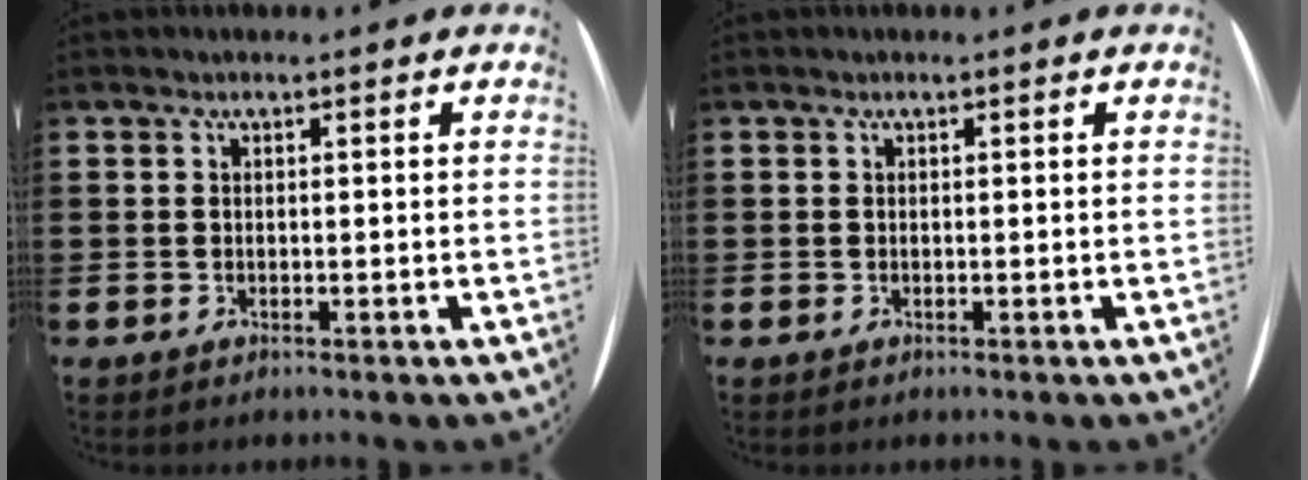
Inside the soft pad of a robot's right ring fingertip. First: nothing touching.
{"total": 0.0}